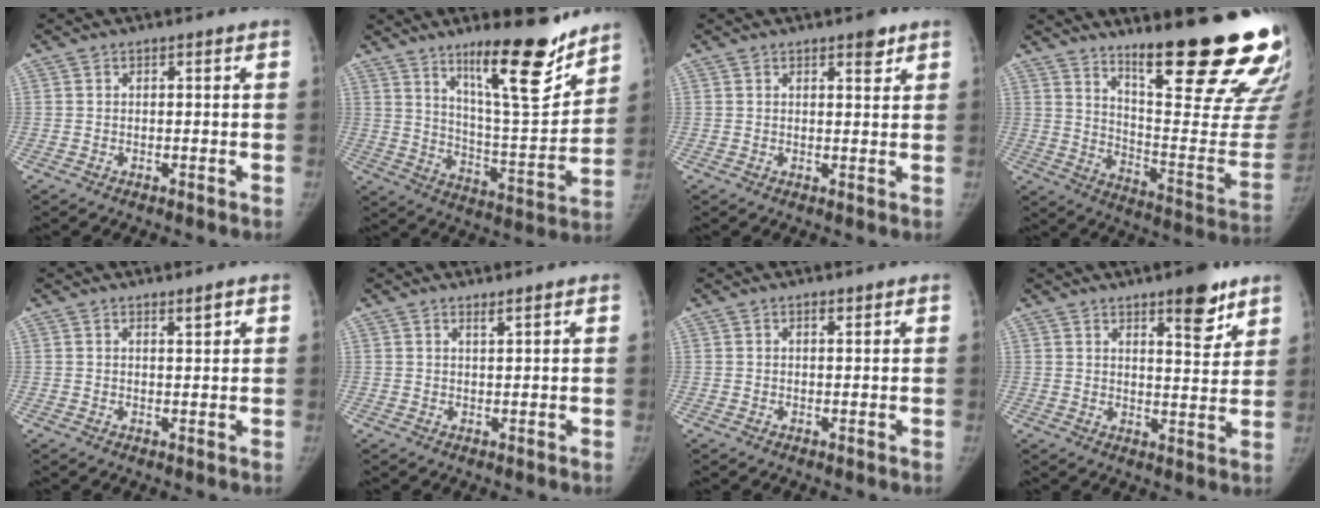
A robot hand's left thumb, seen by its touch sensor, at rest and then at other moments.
{"total": 18.3, "force": [12.8, 3.9, 12.5], "torque": [-0.153, -0.096, 0.211]}
{"total": 2.8, "force": [1.9, 1.0, 1.8], "torque": [-0.014, -0.011, 0.026]}
{"total": 28.7, "force": [19.4, 4.9, 20.6], "torque": [-0.226, -0.131, 0.278]}
{"total": 1.5, "force": [1.1, 0.3, 1.0], "torque": [-0.010, -0.008, 0.018]}
{"total": 1.1, "force": [1.0, 0.0, 0.6], "torque": [-0.009, -0.010, 0.018]}
{"total": 0.8, "force": [0.6, 0.3, 0.5], "torque": [-0.008, -0.003, 0.010]}
{"total": 8.5, "force": [5.6, 2.7, 5.8], "torque": [-0.058, -0.036, 0.079]}